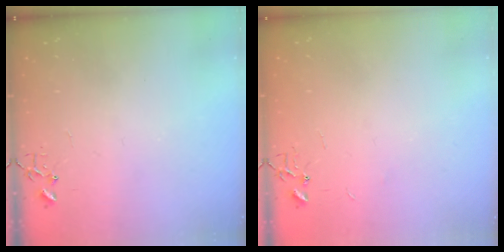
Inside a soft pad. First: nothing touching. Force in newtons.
{"total": 2.4, "press": 2.4, "slide": 0.3}